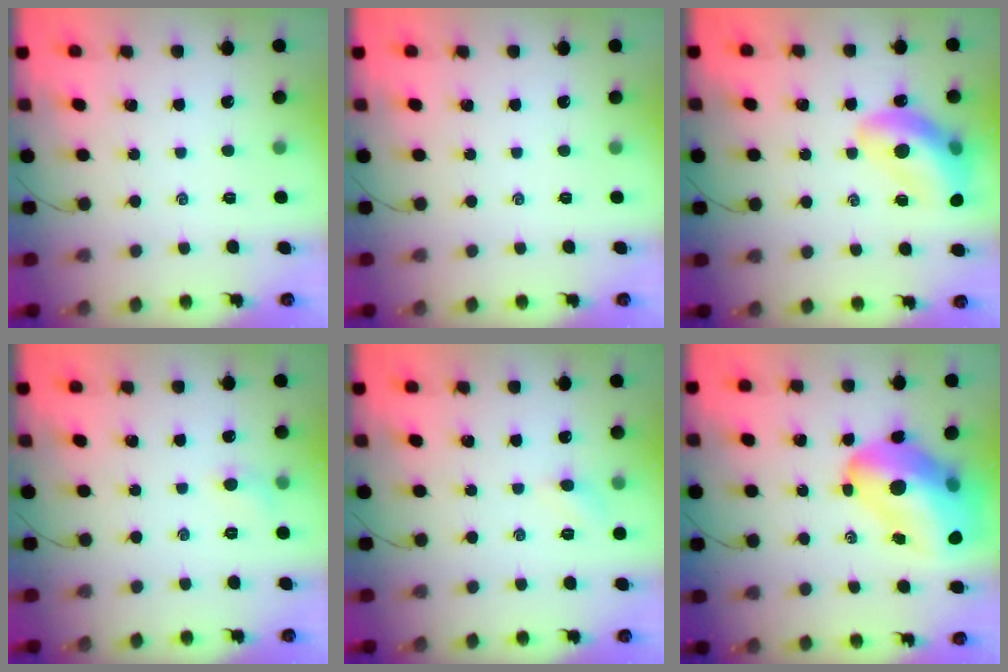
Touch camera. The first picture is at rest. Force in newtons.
{"total": 0.0}
{"total": 18.0, "press": 17.5, "slide": 4.3}
{"total": 4.6, "press": 4.4, "slide": 1.5}
{"total": 4.8, "press": 4.6, "slide": 1.4}
{"total": 22.2, "press": 21.4, "slide": 5.7}